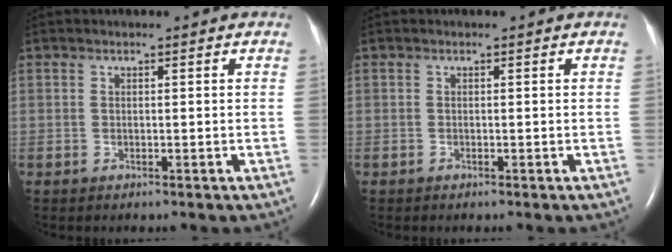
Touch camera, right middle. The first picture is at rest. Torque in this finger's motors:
{"motor_torque": [-0.04, -0.17, 0.03, 0.00]}